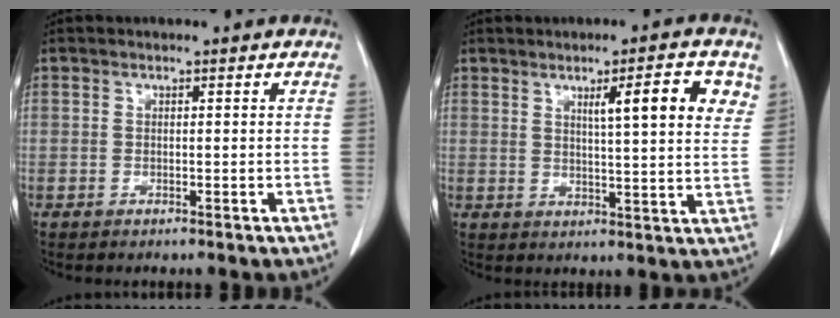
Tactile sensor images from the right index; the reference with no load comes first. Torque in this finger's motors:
{"motor_torque": [0.32, 0.32, 0.16, 0.04]}